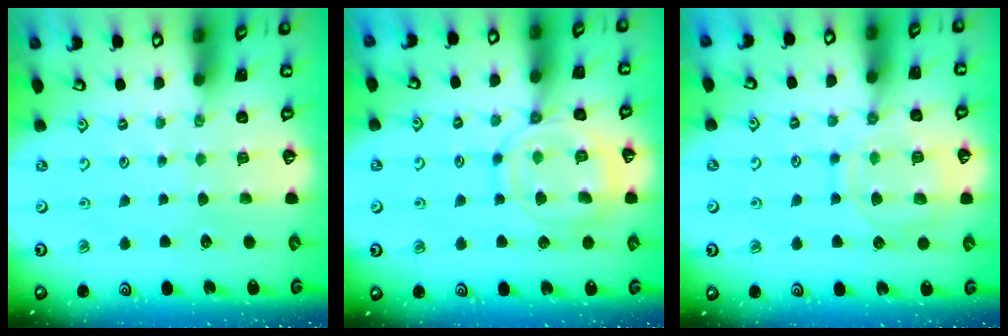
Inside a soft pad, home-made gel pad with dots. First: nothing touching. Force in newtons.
{"total": 14.4, "press": 14.3, "slide": 1.2}
{"total": 13.2, "press": 13.2, "slide": 1.3}